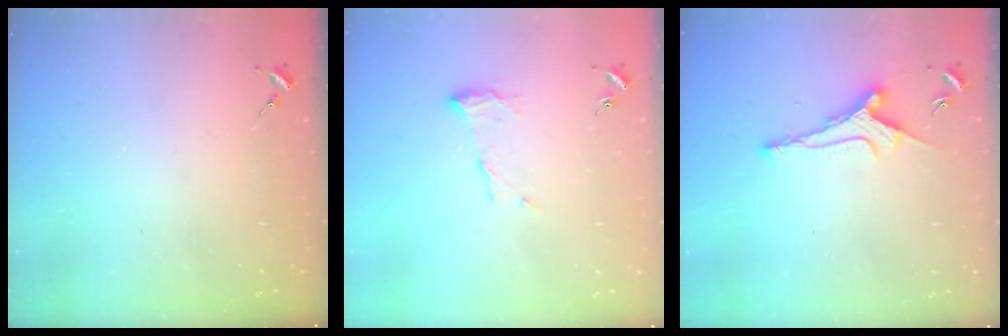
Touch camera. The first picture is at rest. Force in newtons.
{"total": 8.2, "press": 8.2, "slide": 0.3}
{"total": 7.5, "press": 7.4, "slide": 1.0}